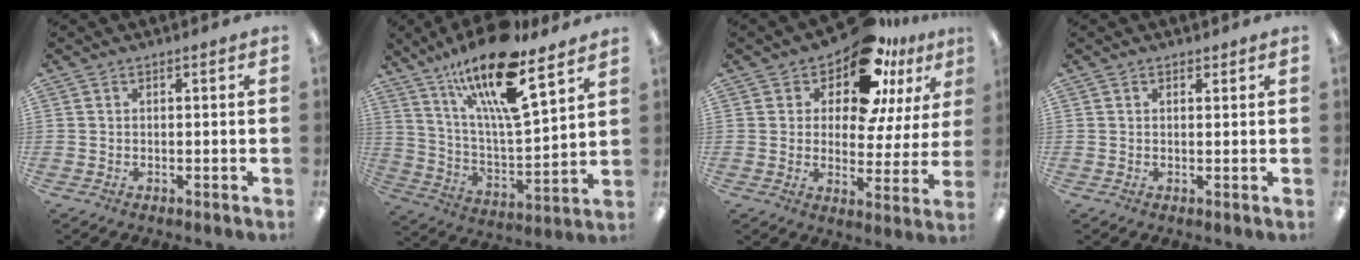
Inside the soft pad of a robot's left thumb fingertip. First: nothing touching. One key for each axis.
{"total": 21.0, "fx": 14.3, "fy": 6.0, "fz": 14.1, "tx": -0.248, "ty": -0.081, "tz": 0.241}
{"total": 14.5, "fx": 11.1, "fy": 6.2, "fz": 6.9, "tx": -0.123, "ty": -0.078, "tz": 0.193}
{"total": 0.9, "fx": 0.7, "fy": 0.5, "fz": 0.3, "tx": -0.006, "ty": 0.001, "tz": 0.013}